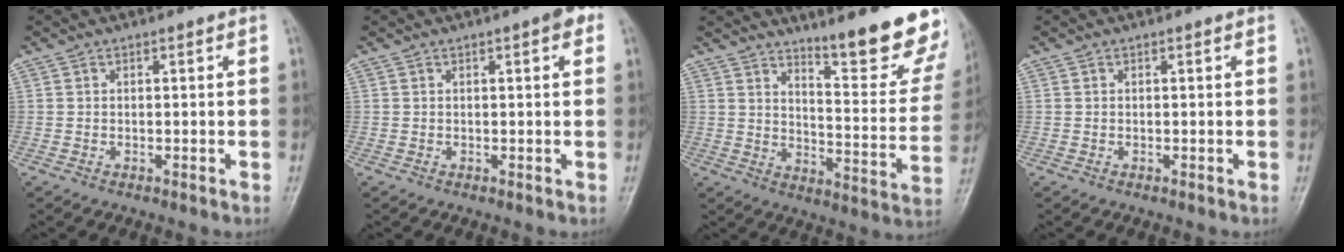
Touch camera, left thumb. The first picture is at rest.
{"total": 2.2, "force": [0.9, 0.7, 1.9], "torque": [-0.019, 0.004, 0.008]}
{"total": 17.2, "force": [12.8, 3.3, 11.0], "torque": [-0.105, -0.102, 0.179]}
{"total": 0.0}